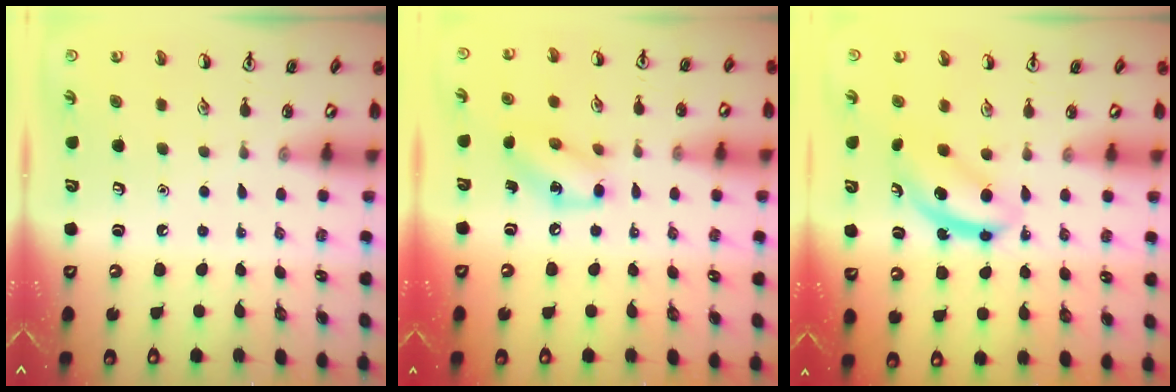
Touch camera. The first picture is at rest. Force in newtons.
{"total": 9.9, "press": 9.8, "slide": 1.3}
{"total": 5.8, "press": 5.8, "slide": 0.3}